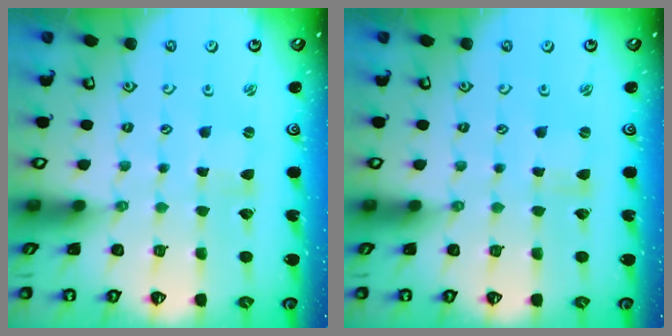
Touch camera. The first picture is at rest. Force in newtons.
{"total": 0.0}